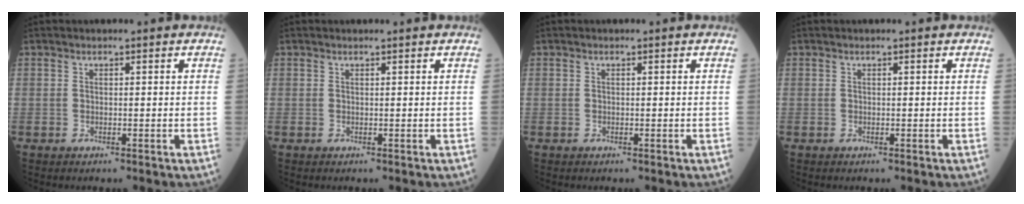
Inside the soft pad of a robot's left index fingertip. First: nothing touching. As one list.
[{"total": 0.6, "force": [0.6, 0.0, 0.2], "torque": [-0.006, 0.002, 0.009]}, {"total": 0.0}, {"total": 0.0}]